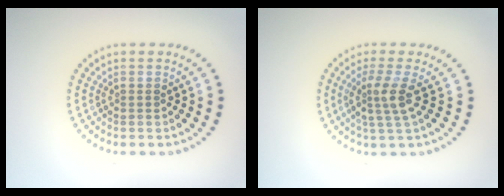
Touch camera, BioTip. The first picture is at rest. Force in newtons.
{"total": 2.8, "press": 2.1, "slide": 1.8}